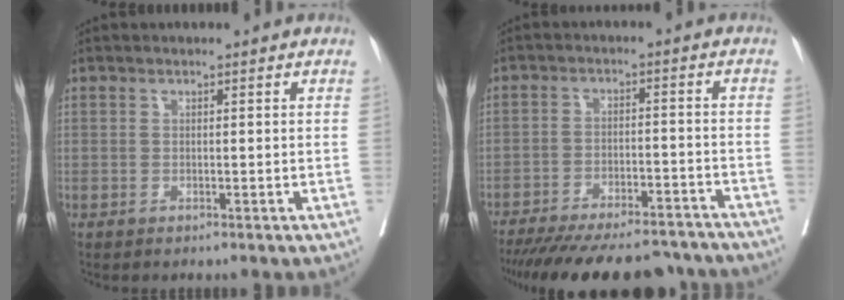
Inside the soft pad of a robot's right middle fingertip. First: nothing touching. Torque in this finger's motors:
{"motor_torque": [1.07, -1.07, 0.34, 0.11]}